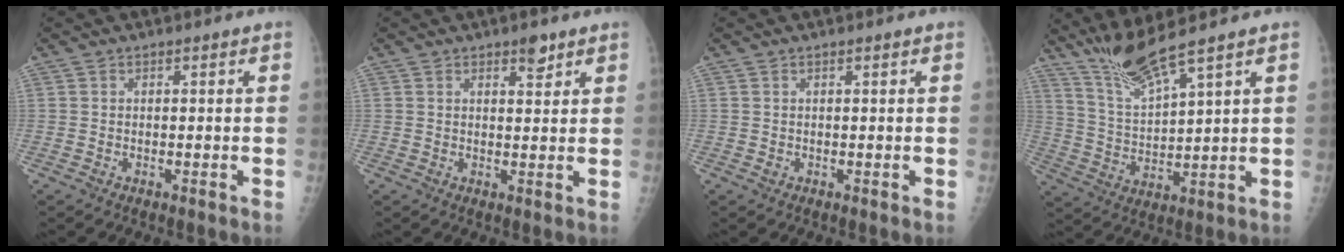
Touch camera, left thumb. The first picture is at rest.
{"total": 2.8, "force": [1.9, 1.1, 1.7], "torque": [-0.009, -0.012, 0.030]}
{"total": 0.7, "force": [0.3, 0.3, 0.5], "torque": [0.002, 0.002, 0.007]}
{"total": 8.3, "force": [7.0, -0.5, 4.4], "torque": [-0.090, -0.044, 0.154]}